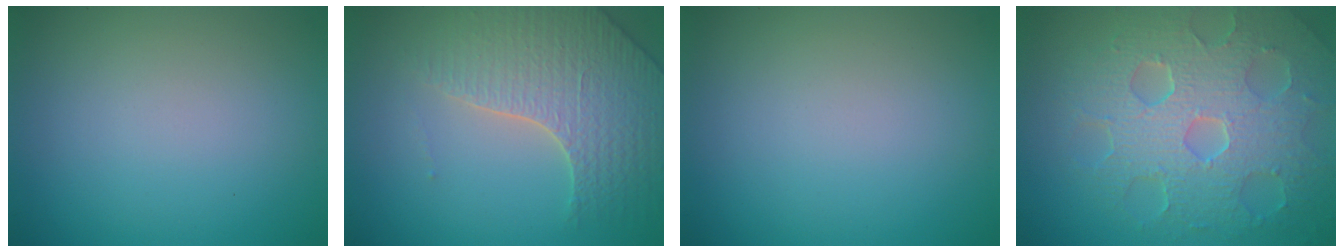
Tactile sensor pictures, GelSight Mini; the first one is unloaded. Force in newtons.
{"total": 4.3, "press": 4.2, "slide": 0.8}
{"total": 0.0}
{"total": 8.6, "press": 6.1, "slide": 6.1}